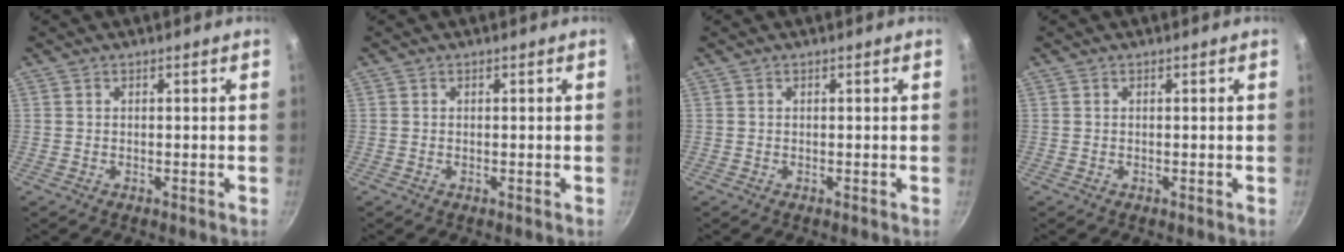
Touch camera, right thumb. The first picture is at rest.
{"total": 0.0}
{"total": 0.0}
{"total": 0.0}